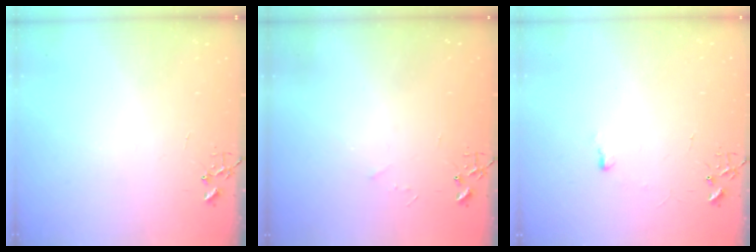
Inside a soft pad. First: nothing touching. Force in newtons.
{"total": 3.5, "press": 3.5, "slide": 0.4}
{"total": 4.0, "press": 4.0, "slide": 0.6}